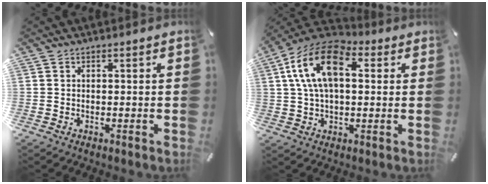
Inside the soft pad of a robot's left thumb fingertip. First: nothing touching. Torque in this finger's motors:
{"motor_torque": [0.39, 1.64, 1.57, -1.19, 0.24]}